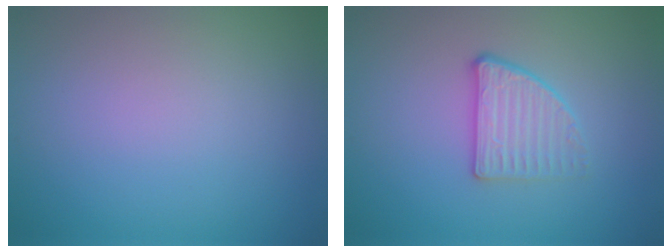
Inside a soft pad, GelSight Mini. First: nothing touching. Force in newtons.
{"total": 2.8, "press": 2.5, "slide": 1.4}